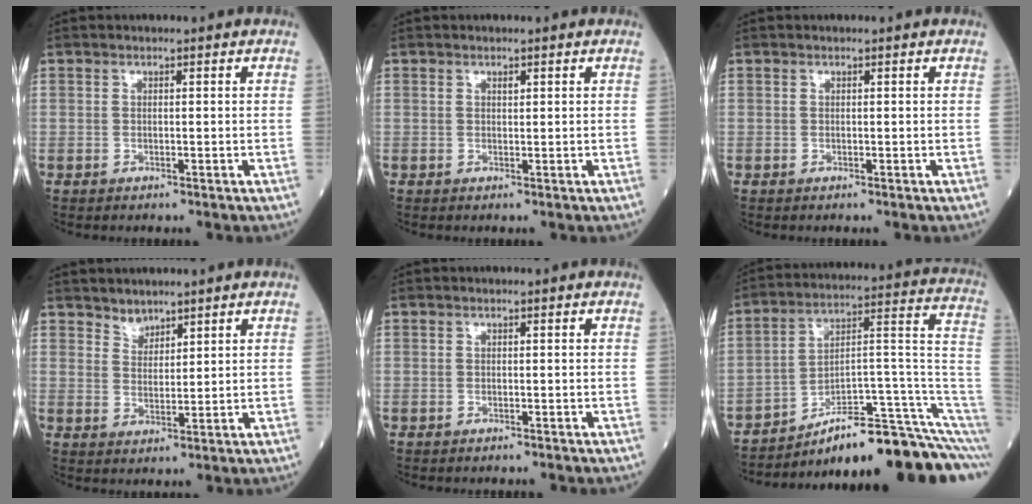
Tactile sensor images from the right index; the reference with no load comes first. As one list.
[{"total": 0.6, "force": [0.4, 0.2, 0.3], "torque": [-0.008, 0.004, 0.011]}, {"total": 0.0}, {"total": 2.6, "force": [2.4, 1.1, 0.2], "torque": [-0.003, -0.001, 0.043]}, {"total": 0.8, "force": [-0.7, 0.1, 0.3], "torque": [-0.012, -0.003, -0.010]}, {"total": 18.6, "force": [-13.1, 1.0, 13.1], "torque": [-0.120, 0.063, -0.198]}]